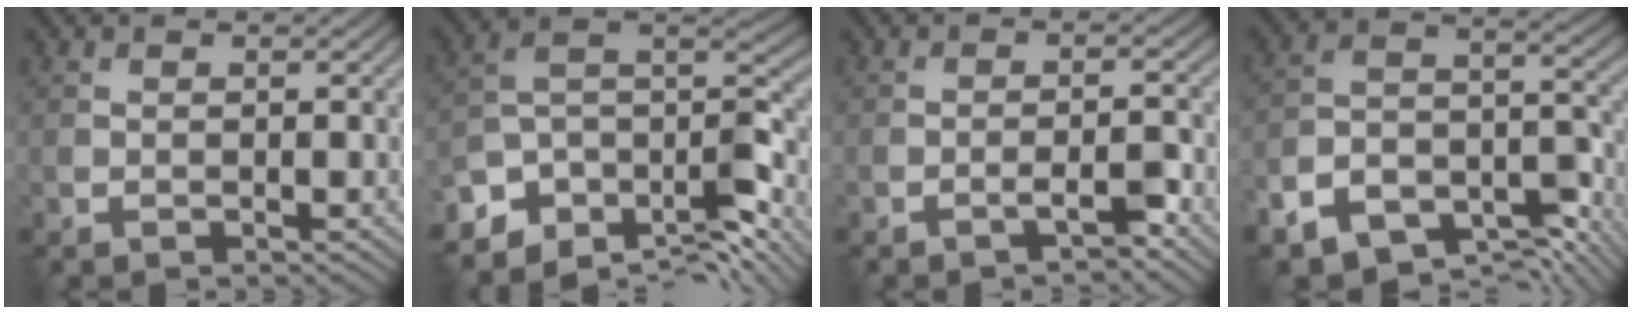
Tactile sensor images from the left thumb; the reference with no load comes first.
{"total": 10.3, "force": [-7.0, 5.2, 5.5], "torque": [-0.113, 0.002, -0.119]}
{"total": 2.4, "force": [-1.7, 0.3, 1.6], "torque": [-0.025, 0.010, -0.033]}
{"total": 11.6, "force": [-8.6, 5.7, 5.4], "torque": [-0.109, -0.018, -0.140]}